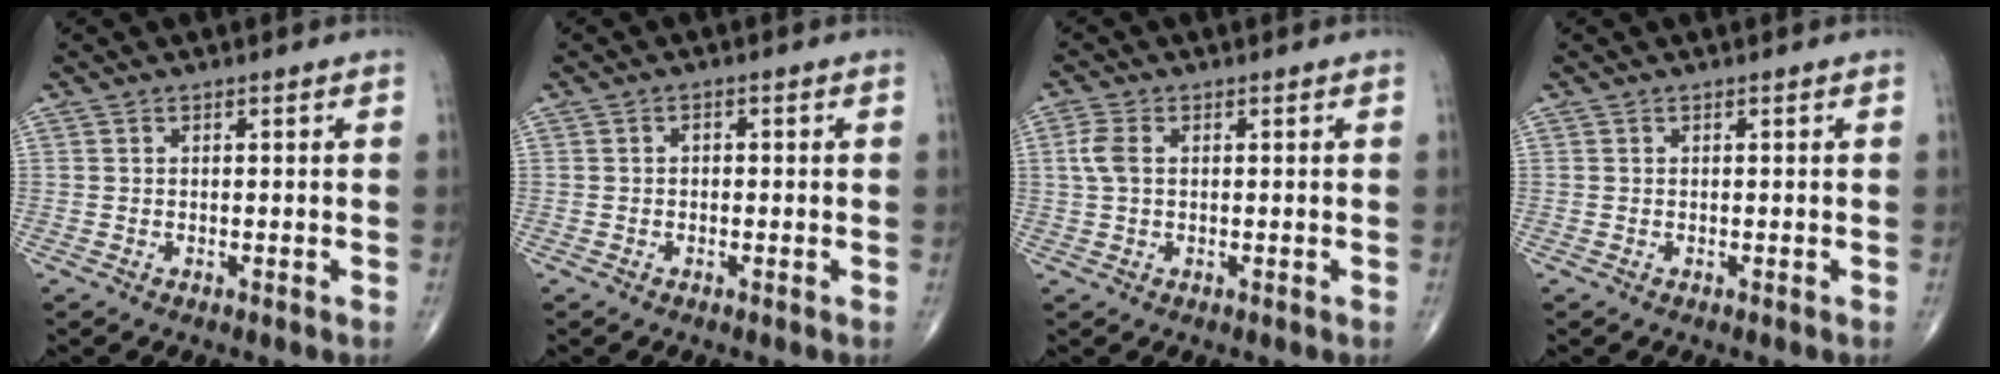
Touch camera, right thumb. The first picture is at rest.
{"total": 1.1, "force": [-0.1, 0.8, 0.7], "torque": [-0.003, 0.005, -0.005]}
{"total": 3.4, "force": [0.5, 2.0, 2.7], "torque": [-0.074, 0.007, 0.007]}
{"total": 0.0}